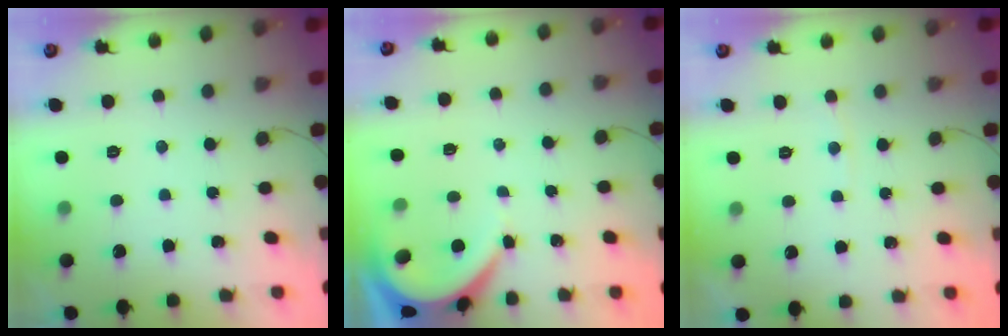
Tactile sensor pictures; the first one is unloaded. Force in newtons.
{"total": 5.3, "press": 5.2, "slide": 0.7}
{"total": 2.9, "press": 2.9, "slide": 0.4}